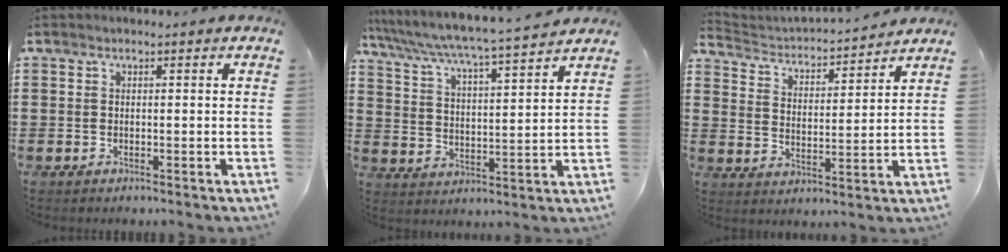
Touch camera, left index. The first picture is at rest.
{"total": 4.5, "force": [4.2, -0.5, 1.7], "torque": [-0.054, -0.035, 0.061]}
{"total": 2.8, "force": [2.7, 0.6, 0.2], "torque": [-0.026, -0.027, 0.037]}